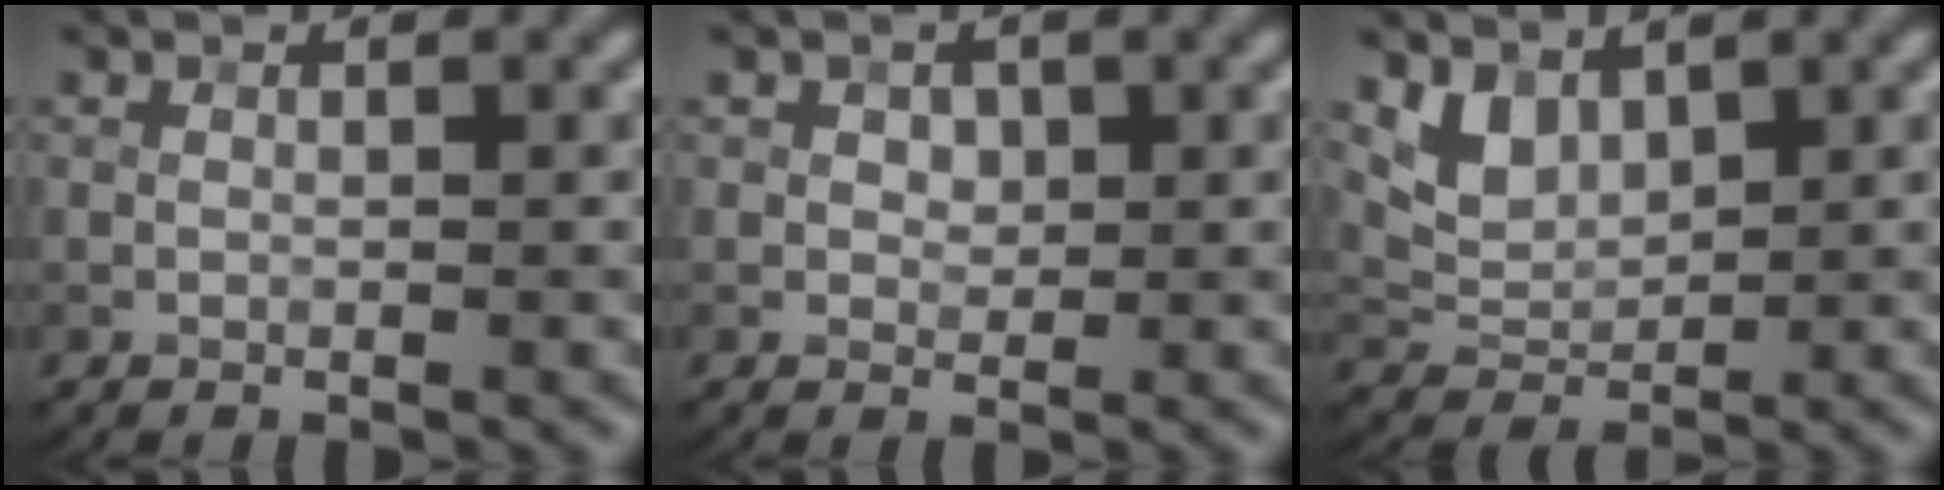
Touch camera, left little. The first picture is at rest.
{"total": 1.2, "force": [0.4, 1.0, 0.6], "torque": [-0.009, -0.003, 0.006]}
{"total": 2.9, "force": [1.9, 1.7, 1.4], "torque": [-0.034, -0.012, 0.043]}